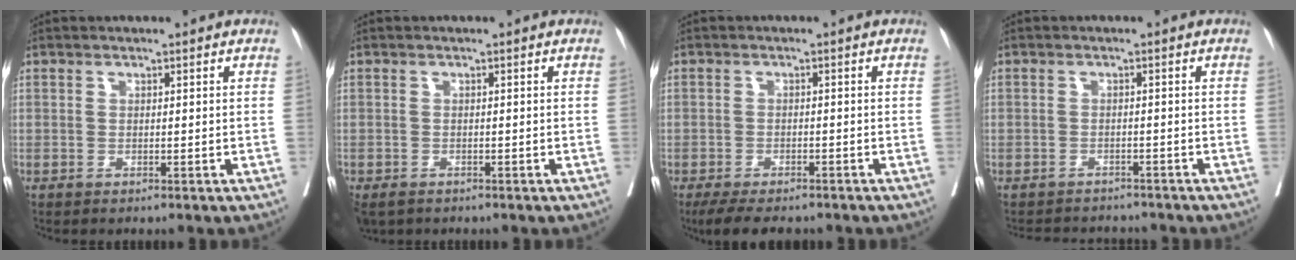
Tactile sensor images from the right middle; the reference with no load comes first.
{"total": 3.6, "force": [-2.6, 2.1, 1.3], "torque": [-0.026, -0.006, -0.042]}
{"total": 7.7, "force": [-6.5, 2.2, 3.6], "torque": [-0.049, -0.009, -0.096]}
{"total": 6.4, "force": [-6.2, 1.3, 0.5], "torque": [-0.006, 0.003, -0.080]}